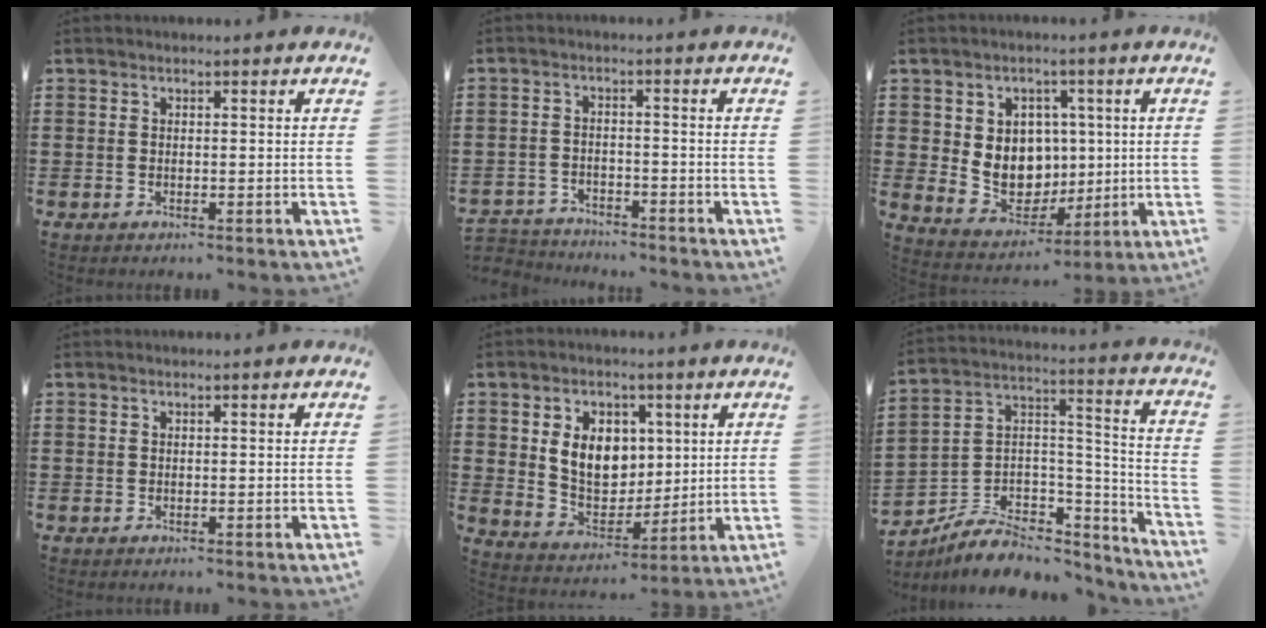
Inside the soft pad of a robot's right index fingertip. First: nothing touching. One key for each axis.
{"total": 3.4, "fx": -3.3, "fy": 0.6, "fz": -0.3, "tx": -0.004, "ty": 0.001, "tz": -0.072}
{"total": 7.8, "fx": 1.2, "fy": 7.2, "fz": 2.7, "tx": -0.057, "ty": 0.001, "tz": 0.028}
{"total": 0.0}
{"total": 8.2, "fx": 1.9, "fy": 6.4, "fz": 4.8, "tx": -0.107, "ty": 0.011, "tz": 0.031}
{"total": 7.1, "fx": -5.1, "fy": 4.4, "fz": 2.5, "tx": -0.052, "ty": 0.015, "tz": -0.092}